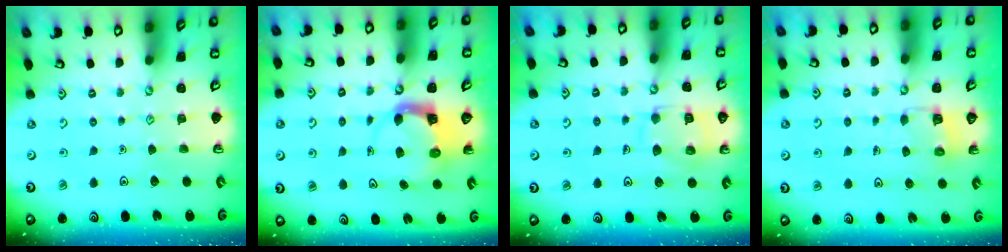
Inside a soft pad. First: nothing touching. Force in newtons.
{"total": 3.8, "press": 3.8, "slide": 0.5}
{"total": 11.5, "press": 11.4, "slide": 1.2}
{"total": 3.7, "press": 3.7, "slide": 0.1}